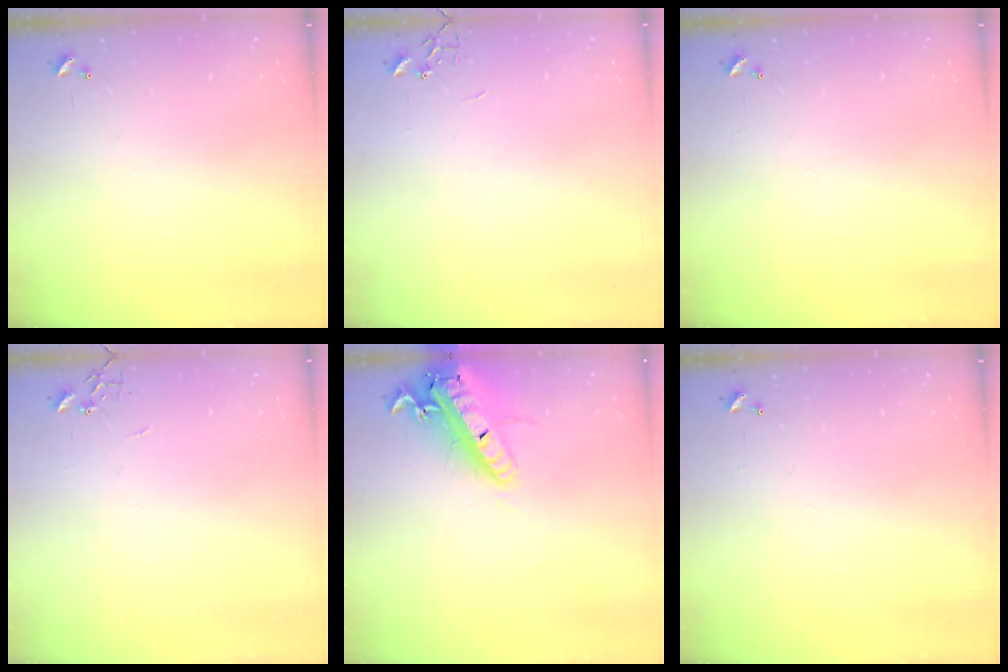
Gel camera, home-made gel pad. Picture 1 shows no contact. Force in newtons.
{"total": 0.0}
{"total": 0.0}
{"total": 0.0}
{"total": 20.0, "press": 19.7, "slide": 4.0}
{"total": 0.0}